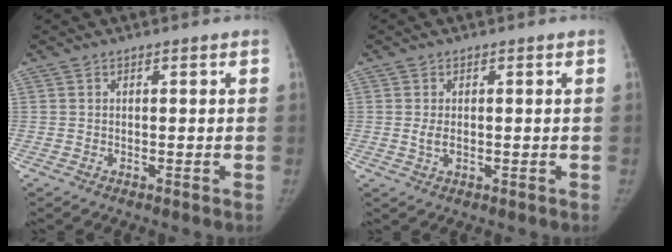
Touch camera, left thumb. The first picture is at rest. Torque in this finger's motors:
{"motor_torque": [-0.02, 0.00, 0.05, 0.25, 0.00]}